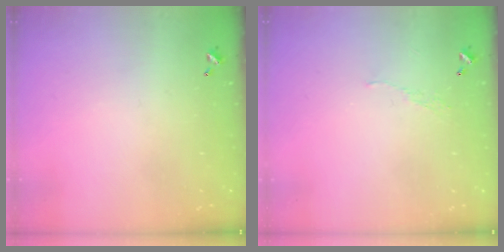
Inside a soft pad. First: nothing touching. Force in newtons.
{"total": 3.6, "press": 3.5, "slide": 0.7}